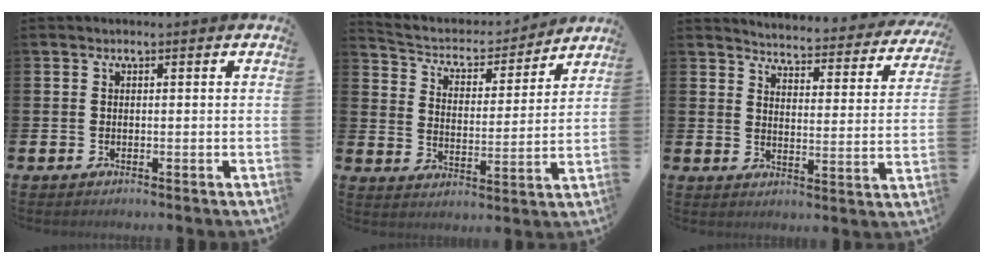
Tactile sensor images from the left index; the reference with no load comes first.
{"total": 5.2, "force": [4.8, 1.9, 0.9], "torque": [-0.054, -0.039, 0.078]}
{"total": 4.0, "force": [4.0, 0.3, 0.2], "torque": [-0.021, -0.043, 0.062]}